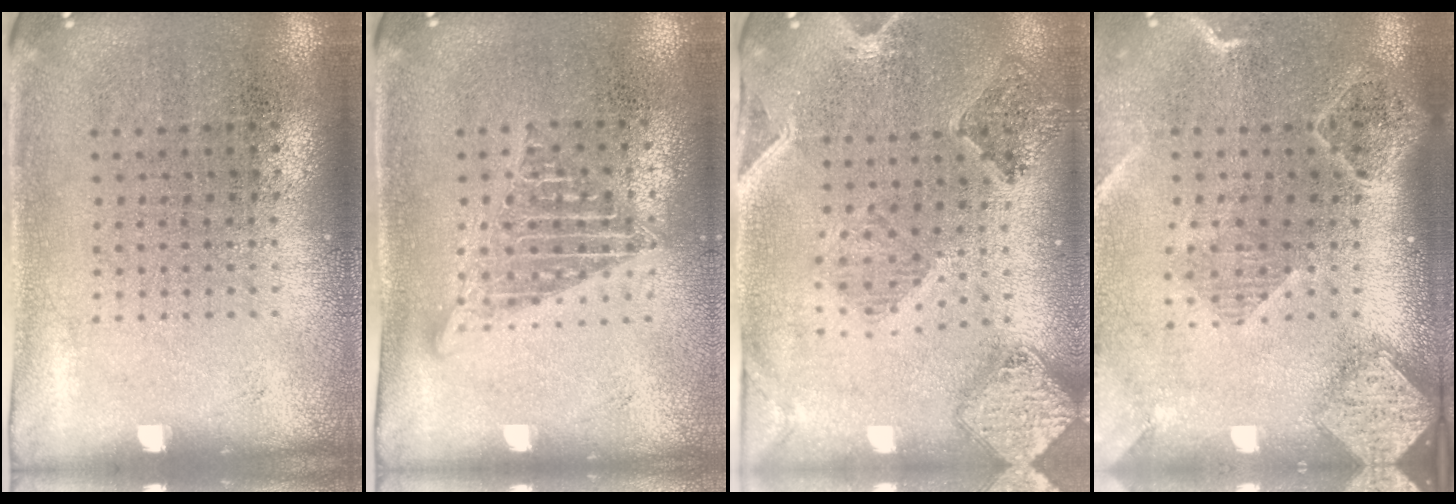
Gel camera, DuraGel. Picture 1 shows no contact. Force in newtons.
{"total": 1.5, "press": 1.3, "slide": 0.8}
{"total": 1.4, "press": 1.4, "slide": 0.4}
{"total": 2.5, "press": 2.0, "slide": 1.5}